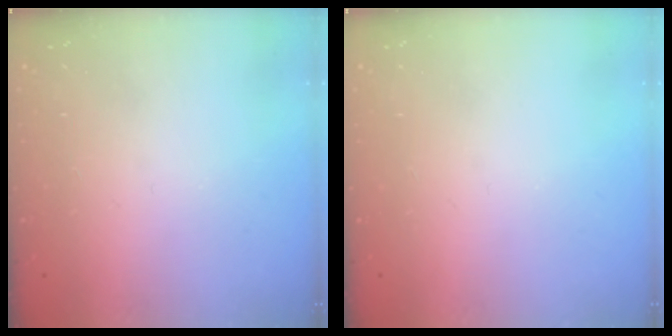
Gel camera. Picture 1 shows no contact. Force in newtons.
{"total": 0.0}